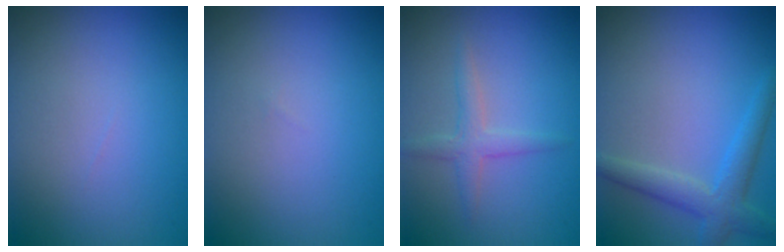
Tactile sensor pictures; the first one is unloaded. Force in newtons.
{"total": 0.0}
{"total": 1.9, "press": 1.9, "slide": 0.1}
{"total": 3.2, "press": 3.2, "slide": 0.1}